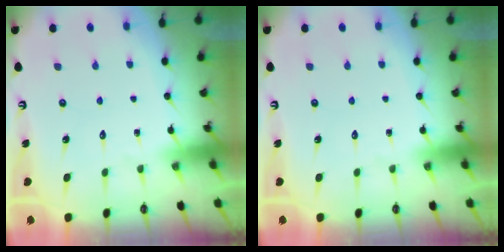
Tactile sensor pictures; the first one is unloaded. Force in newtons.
{"total": 0.0}